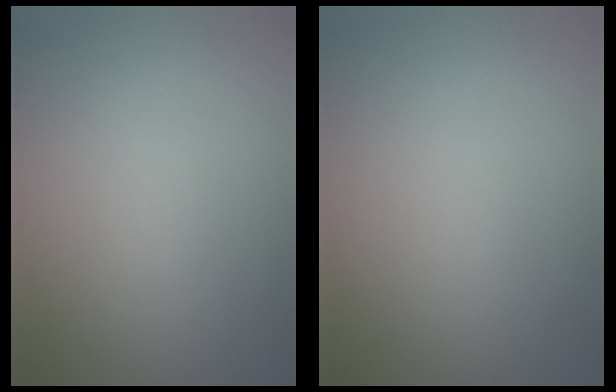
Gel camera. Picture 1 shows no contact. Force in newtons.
{"total": 0.0}